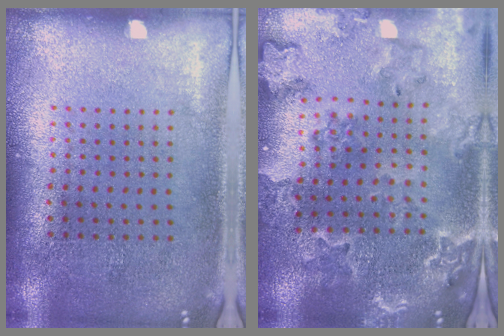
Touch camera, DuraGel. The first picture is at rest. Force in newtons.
{"total": 1.9, "press": 1.9, "slide": 0.3}